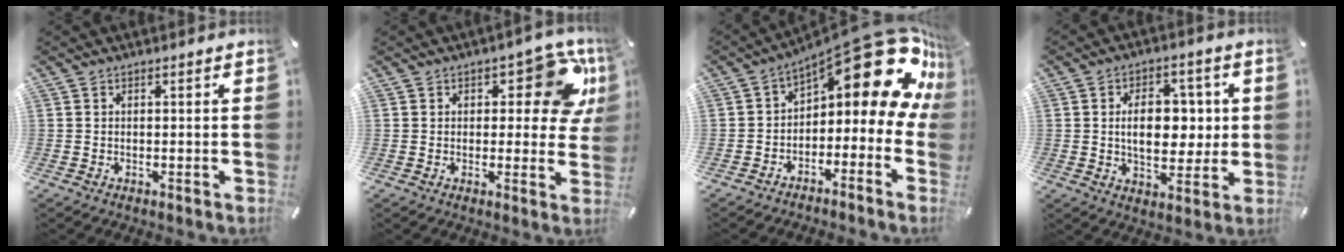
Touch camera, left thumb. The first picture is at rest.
{"total": 11.6, "force": [5.8, 5.8, 8.2], "torque": [-0.087, -0.030, 0.093]}
{"total": 19.7, "force": [10.7, 7.8, 14.6], "torque": [-0.184, -0.084, 0.179]}
{"total": 12.3, "force": [1.6, 8.1, 9.1], "torque": [-0.131, 0.003, 0.022]}